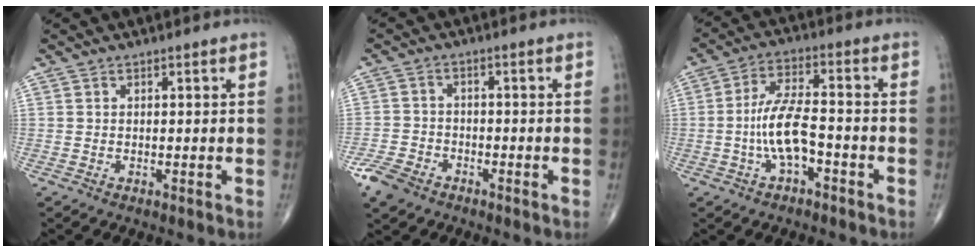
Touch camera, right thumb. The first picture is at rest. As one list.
[{"total": 5.6, "force": [-3.9, 3.4, 2.2], "torque": [-0.046, 0.010, -0.076]}, {"total": 8.8, "force": [-2.6, 3.5, 7.6], "torque": [-0.154, 0.033, -0.052]}]